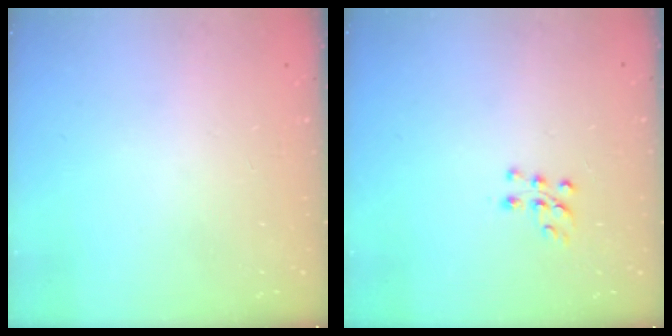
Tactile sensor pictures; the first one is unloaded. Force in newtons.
{"total": 6.9, "press": 6.8, "slide": 0.6}